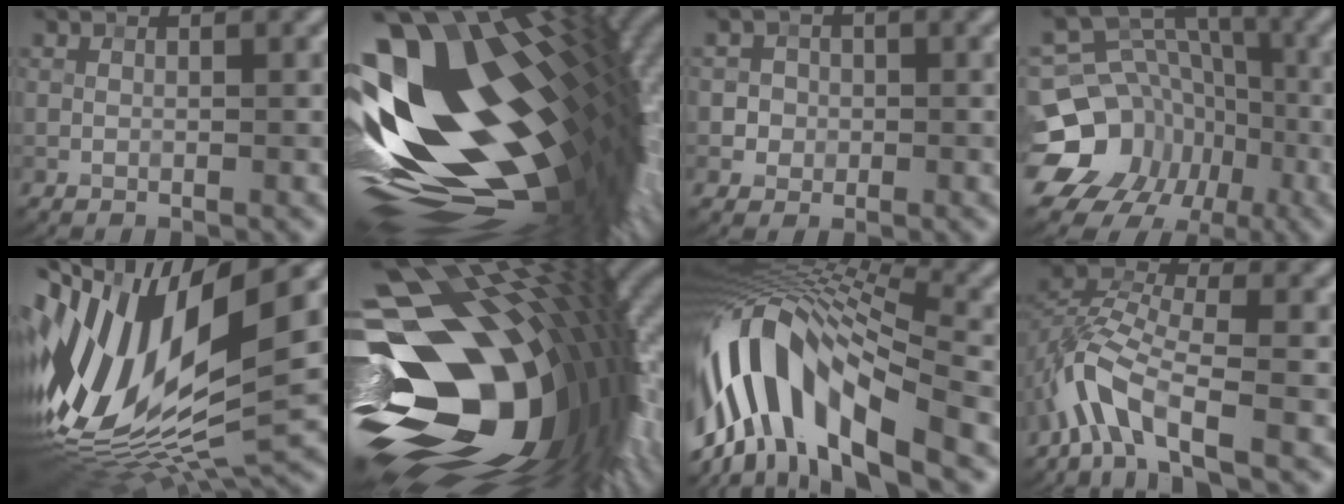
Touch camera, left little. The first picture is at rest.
{"total": 20.1, "force": [1.8, 9.8, 17.5], "torque": [-0.318, -0.018, 0.034]}
{"total": 2.4, "force": [-0.3, 2.4, 0.3], "torque": [0.009, 0.009, -0.010]}
{"total": 13.1, "force": [-4.9, 11.2, 4.6], "torque": [-0.082, -0.006, -0.091]}
{"total": 16.3, "force": [0.3, 7.0, 14.7], "torque": [-0.309, -0.008, 0.004]}
{"total": 19.9, "force": [-3.6, 13.1, 14.5], "torque": [-0.263, -0.013, -0.054]}
{"total": 13.5, "force": [-3.6, 5.7, 11.7], "torque": [-0.225, 0.030, -0.068]}
{"total": 5.2, "force": [-3.5, 1.6, 3.4], "torque": [-0.076, 0.007, -0.077]}